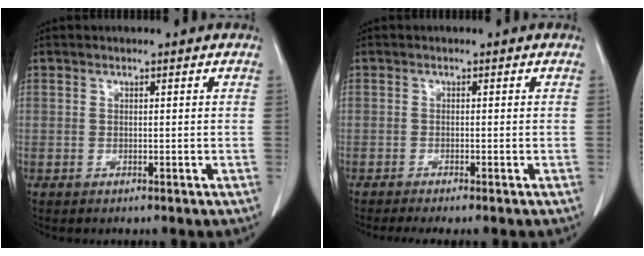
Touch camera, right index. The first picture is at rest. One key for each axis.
{"total": 3.4, "fx": -2.9, "fy": -0.2, "fz": 1.8, "tx": -0.023, "ty": -0.005, "tz": -0.044}